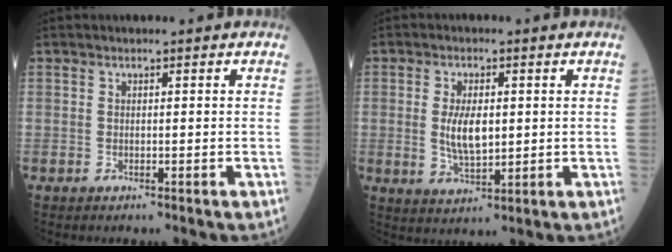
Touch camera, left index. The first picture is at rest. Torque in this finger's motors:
{"motor_torque": [1.09, 0.21, 0.37, 0.06]}